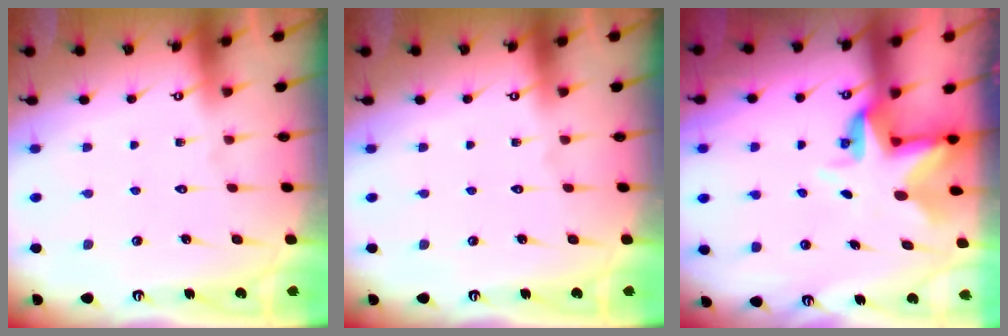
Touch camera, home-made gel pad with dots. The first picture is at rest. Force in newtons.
{"total": 0.0}
{"total": 5.1, "press": 5.1, "slide": 0.3}